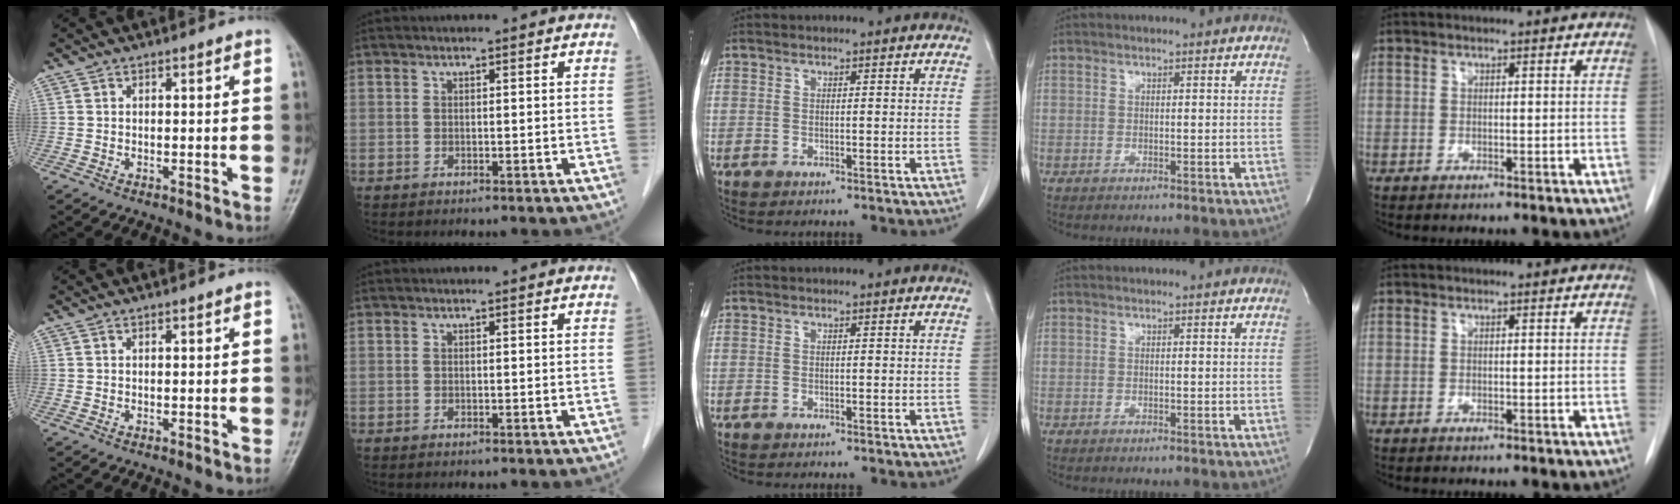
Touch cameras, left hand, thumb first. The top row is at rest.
{}